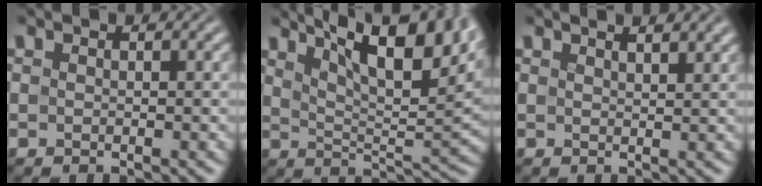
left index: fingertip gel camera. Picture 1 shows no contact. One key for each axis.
{"total": 12.1, "fx": 8.1, "fy": 3.7, "fz": 8.1, "tx": -0.113, "ty": 0.014, "tz": 0.102}
{"total": 2.3, "fx": 2.0, "fy": 0.7, "fz": 0.9, "tx": 0.001, "ty": 0.008, "tz": 0.013}